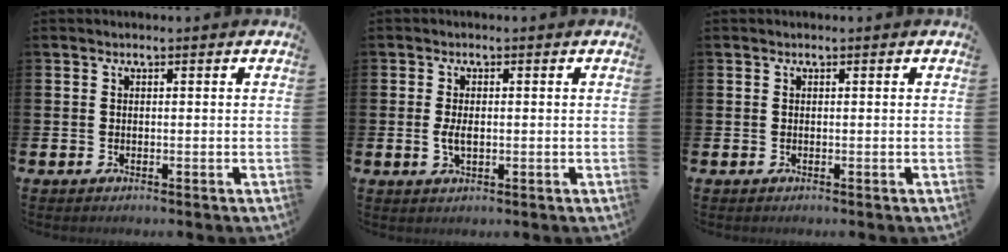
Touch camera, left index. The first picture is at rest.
{"total": 2.4, "force": [-0.1, 1.2, 2.1], "torque": [-0.034, 0.001, -0.004]}
{"total": 0.0}